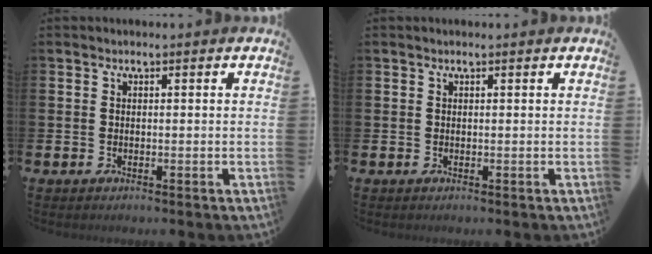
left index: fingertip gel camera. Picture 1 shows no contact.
{"total": 0.0}